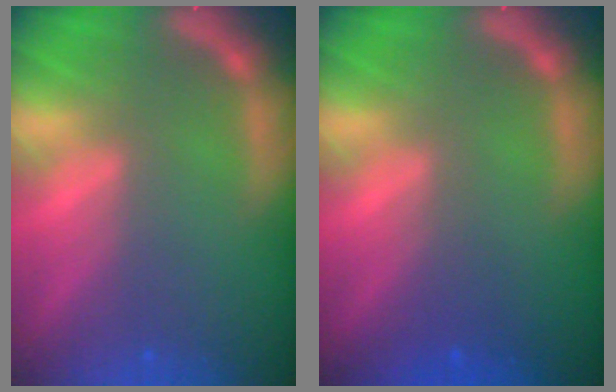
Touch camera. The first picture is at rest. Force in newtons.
{"total": 1.4}